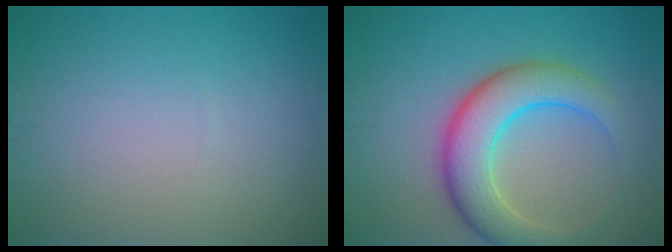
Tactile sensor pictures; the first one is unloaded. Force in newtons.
{"total": 6.9, "press": 6.9, "slide": 0.2}